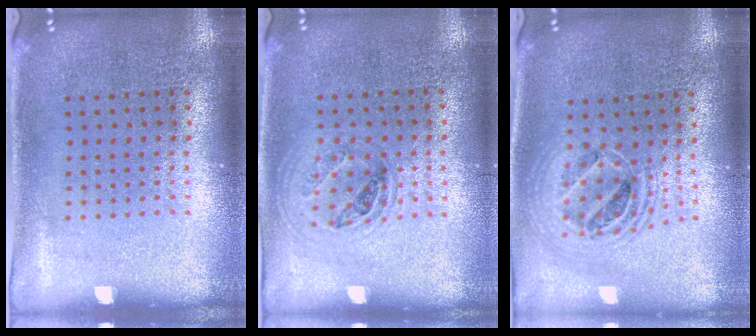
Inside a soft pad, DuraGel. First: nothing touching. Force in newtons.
{"total": 0.9, "press": 0.9, "slide": 0.2}
{"total": 2.0, "press": 1.7, "slide": 1.2}